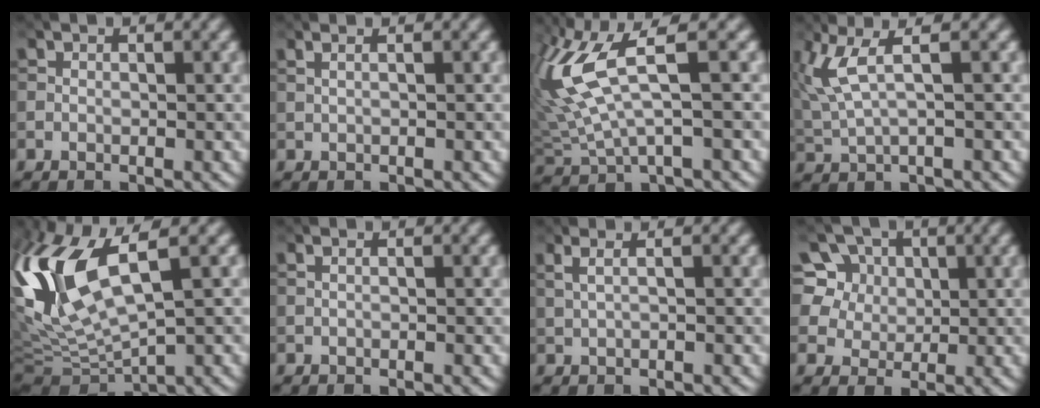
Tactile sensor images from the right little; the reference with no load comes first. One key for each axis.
{"total": 2.2, "fx": 1.2, "fy": 1.1, "fz": 1.5, "tx": -0.015, "ty": 0.014, "tz": -0.007}
{"total": 8.6, "fx": 2.1, "fy": 3.0, "fz": 7.8, "tx": -0.196, "ty": 0.005, "tz": 0.039}
{"total": 4.2, "fx": 1.5, "fy": 1.1, "fz": 3.8, "tx": -0.101, "ty": 0.003, "tz": 0.039}
{"total": 12.9, "fx": 3.3, "fy": 4.9, "fz": 11.5, "tx": -0.268, "ty": 0.007, "tz": 0.065}
{"total": 1.2, "fx": 0.6, "fy": 0.6, "fz": 0.8, "tx": -0.006, "ty": -0.001, "tz": -0.003}
{"total": 3.4, "fx": 1.8, "fy": 1.5, "fz": 2.4, "tx": -0.037, "ty": 0.018, "tz": 0.007}
{"total": 11.4, "fx": 6.3, "fy": 8.2, "fz": 4.8, "tx": -0.117, "ty": 0.022, "tz": 0.102}